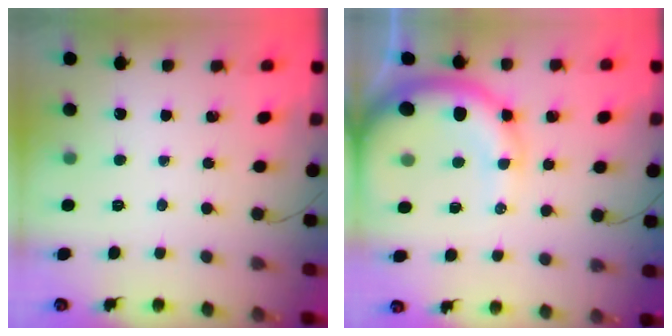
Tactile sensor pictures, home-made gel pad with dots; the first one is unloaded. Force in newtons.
{"total": 13.7, "press": 13.4, "slide": 2.8}